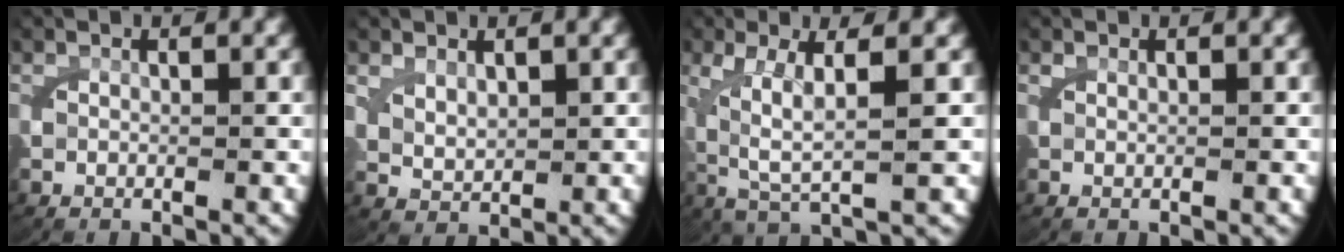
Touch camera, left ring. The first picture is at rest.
{"total": 1.7, "force": [1.0, 0.9, 1.1], "torque": [-0.029, -0.009, 0.031]}
{"total": 5.0, "force": [0.8, 2.1, 4.5], "torque": [-0.092, -0.009, 0.027]}
{"total": 0.6, "force": [0.5, 0.0, 0.4], "torque": [-0.010, -0.002, 0.011]}